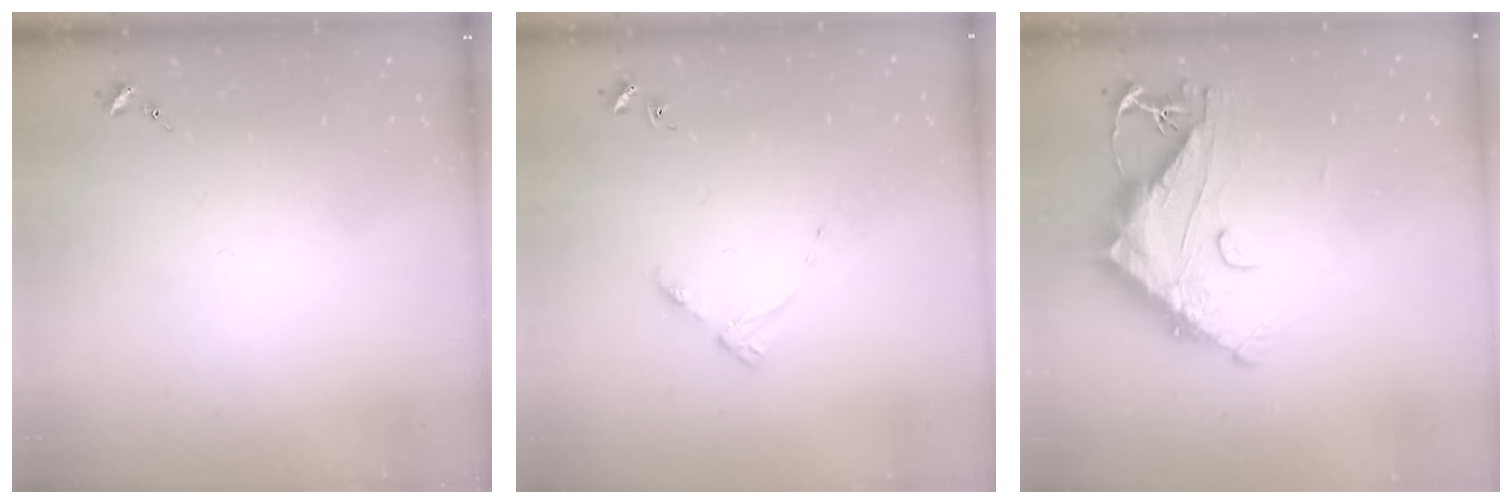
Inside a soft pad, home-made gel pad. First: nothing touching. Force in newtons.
{"total": 3.8, "press": 3.8, "slide": 0.5}
{"total": 15.1, "press": 15.1, "slide": 1.2}